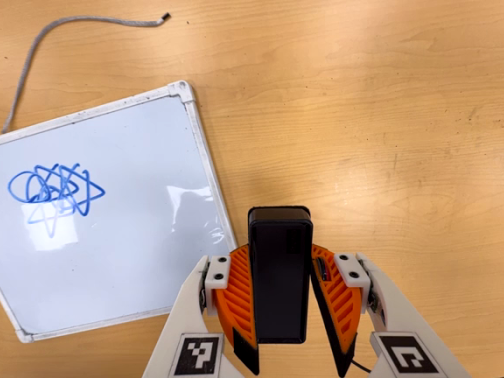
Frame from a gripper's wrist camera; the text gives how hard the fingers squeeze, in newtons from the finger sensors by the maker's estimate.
{"total": 6.1, "left": 5.3, "right": 7.0}